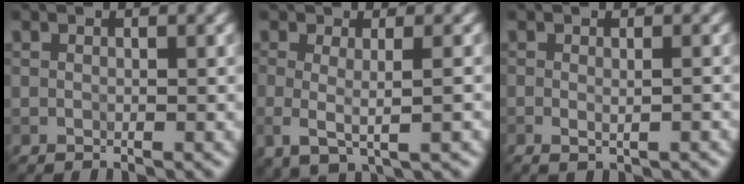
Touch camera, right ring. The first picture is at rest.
{"total": 2.8, "force": [-0.1, 1.0, 2.7], "torque": [-0.055, -0.010, -0.003]}
{"total": 1.1, "force": [-0.2, 0.3, 1.1], "torque": [-0.023, -0.005, 0.000]}